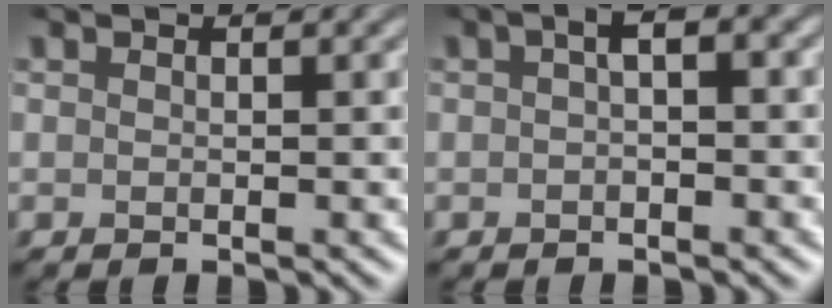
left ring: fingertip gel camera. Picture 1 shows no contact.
{"total": 1.6, "force": [0.0, 0.3, 1.5], "torque": [-0.025, 0.006, -0.003]}